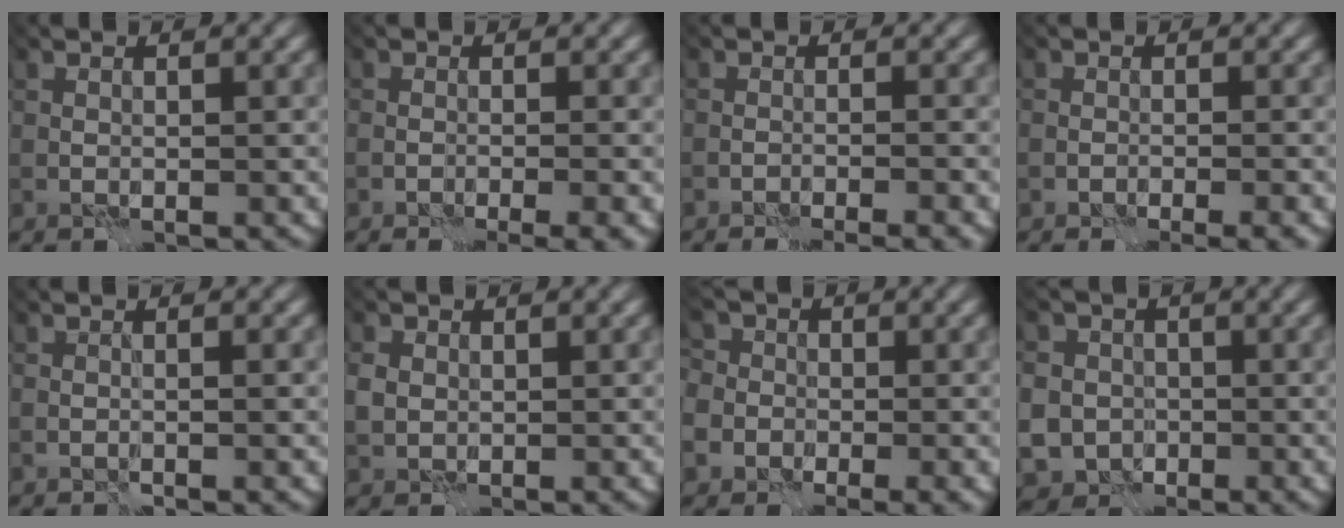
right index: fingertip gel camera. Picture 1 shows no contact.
{"total": 3.0, "force": [-1.2, 1.1, 2.5], "torque": [-0.021, -0.007, -0.020]}
{"total": 3.5, "force": [-2.1, 1.1, 2.6], "torque": [-0.012, 0.007, -0.027]}
{"total": 2.3, "force": [-1.2, 1.0, 1.7], "torque": [-0.007, -0.002, -0.014]}
{"total": 0.5, "force": [-0.3, -0.2, 0.4], "torque": [-0.002, 0.001, -0.006]}
{"total": 1.4, "force": [0.1, 1.4, 0.4], "torque": [-0.017, 0.000, -0.001]}
{"total": 5.5, "force": [-0.4, 4.6, 3.0], "torque": [-0.063, 0.013, -0.027]}
{"total": 8.4, "force": [-0.6, 8.0, 2.6], "torque": [-0.065, 0.009, -0.041]}